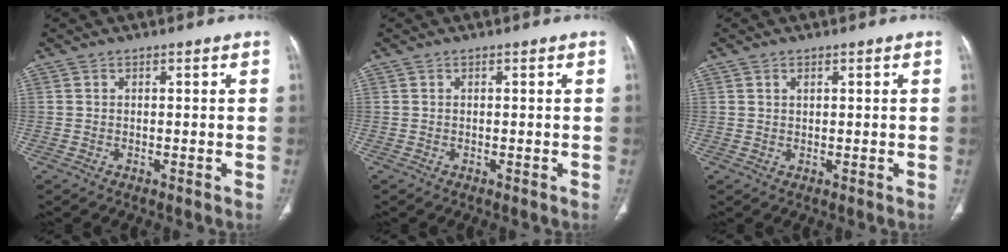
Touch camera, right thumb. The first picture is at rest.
{"total": 0.0}
{"total": 0.9, "force": [0.6, 0.6, 0.5], "torque": [-0.006, -0.003, 0.010]}